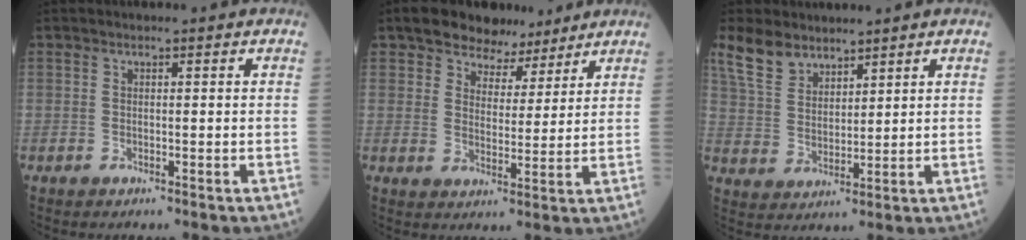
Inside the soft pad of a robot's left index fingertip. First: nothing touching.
{"total": 7.6, "force": [6.0, 4.3, 1.9], "torque": [-0.026, 0.018, 0.097]}
{"total": 6.8, "force": [5.5, 3.2, 2.4], "torque": [-0.060, 0.014, 0.121]}